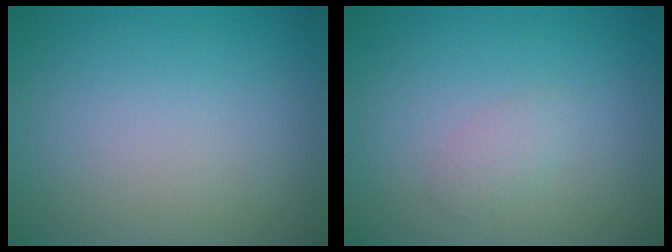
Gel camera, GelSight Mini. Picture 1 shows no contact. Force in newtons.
{"total": 1.1, "press": 1.1, "slide": 0.1}